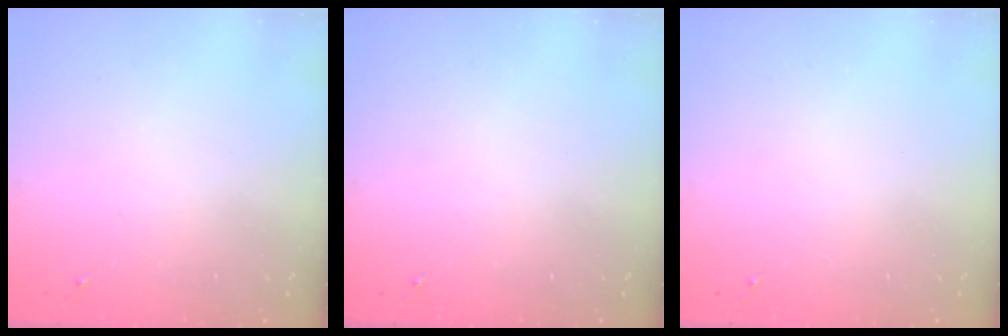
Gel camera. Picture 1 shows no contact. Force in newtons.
{"total": 0.0}
{"total": 0.0}